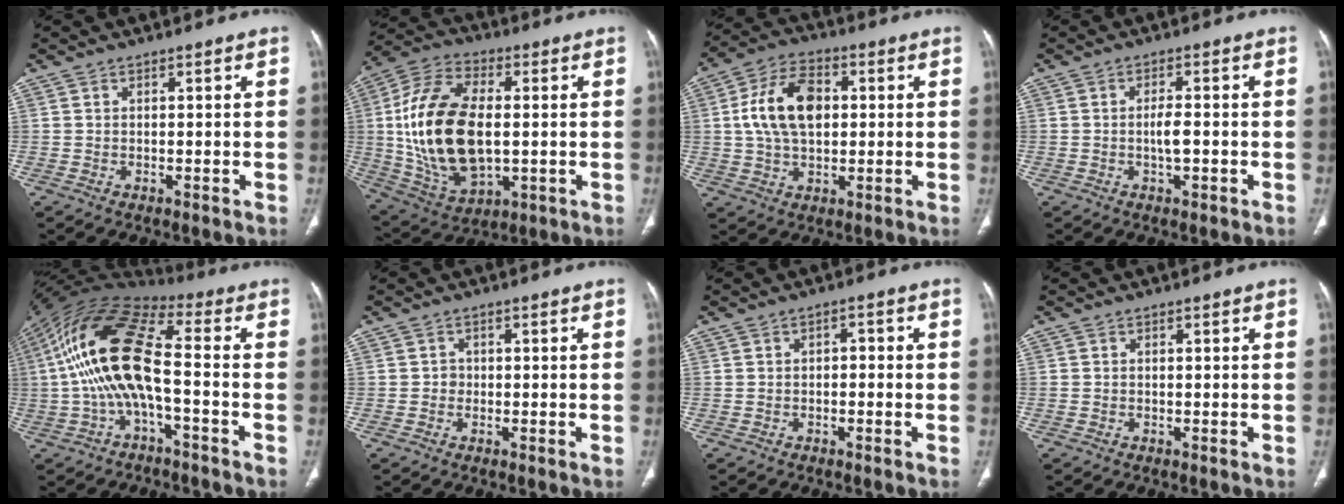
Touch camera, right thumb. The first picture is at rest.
{"total": 22.4, "force": [0.3, 12.5, 18.6], "torque": [-0.362, 0.001, 0.018]}
{"total": 13.3, "force": [1.8, 8.3, 10.2], "torque": [-0.177, 0.013, 0.028]}
{"total": 3.3, "force": [-0.6, 1.1, 3.0], "torque": [-0.054, 0.002, -0.010]}
{"total": 17.0, "force": [-2.0, 6.3, 15.7], "torque": [-0.317, 0.051, -0.042]}
{"total": 1.2, "force": [-0.2, 1.1, 0.3], "torque": [0.003, 0.006, -0.006]}
{"total": 1.6, "force": [-0.4, 1.1, 1.1], "torque": [-0.005, 0.011, -0.011]}
{"total": 0.0}